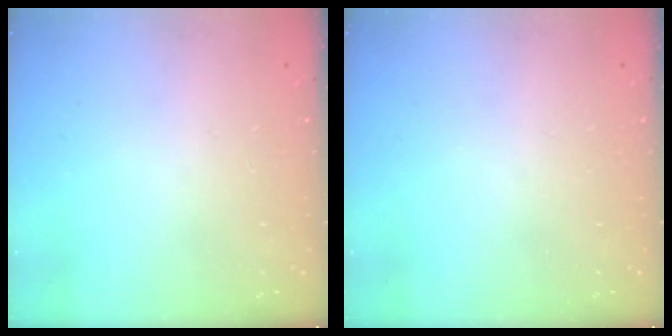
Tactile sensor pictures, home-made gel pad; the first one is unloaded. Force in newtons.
{"total": 0.0}